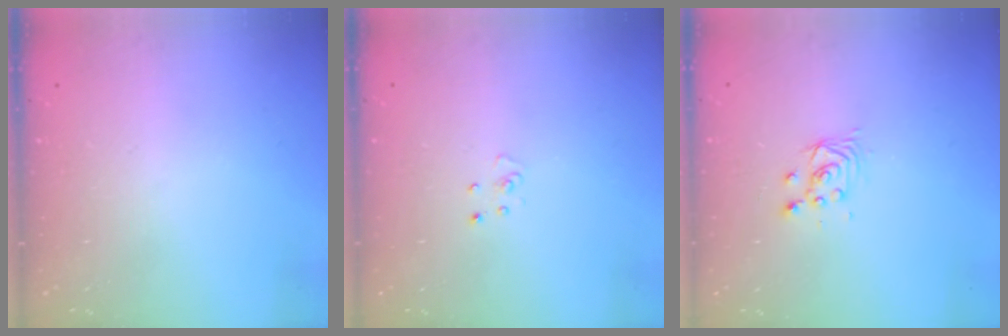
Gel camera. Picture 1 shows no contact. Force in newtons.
{"total": 2.5, "press": 2.5, "slide": 0.3}
{"total": 2.9, "press": 2.9, "slide": 0.1}